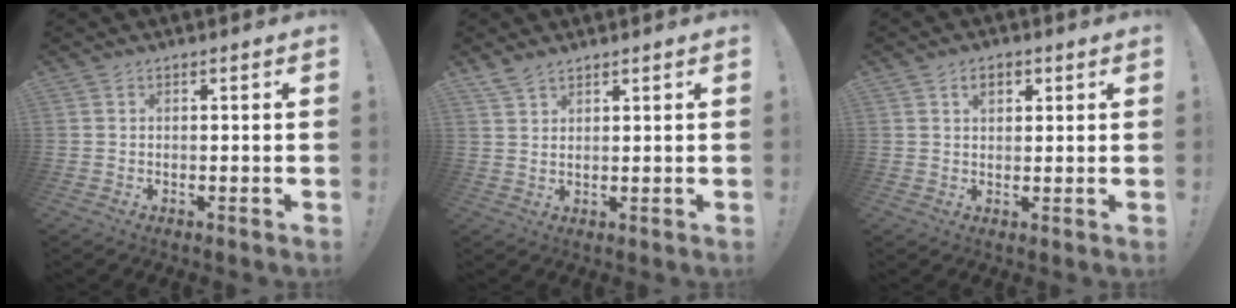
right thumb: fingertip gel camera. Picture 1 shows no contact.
{"total": 3.7, "force": [3.1, 1.0, 1.7], "torque": [-0.024, -0.019, 0.057]}
{"total": 3.8, "force": [1.6, 2.6, 2.2], "torque": [-0.025, 0.000, 0.025]}